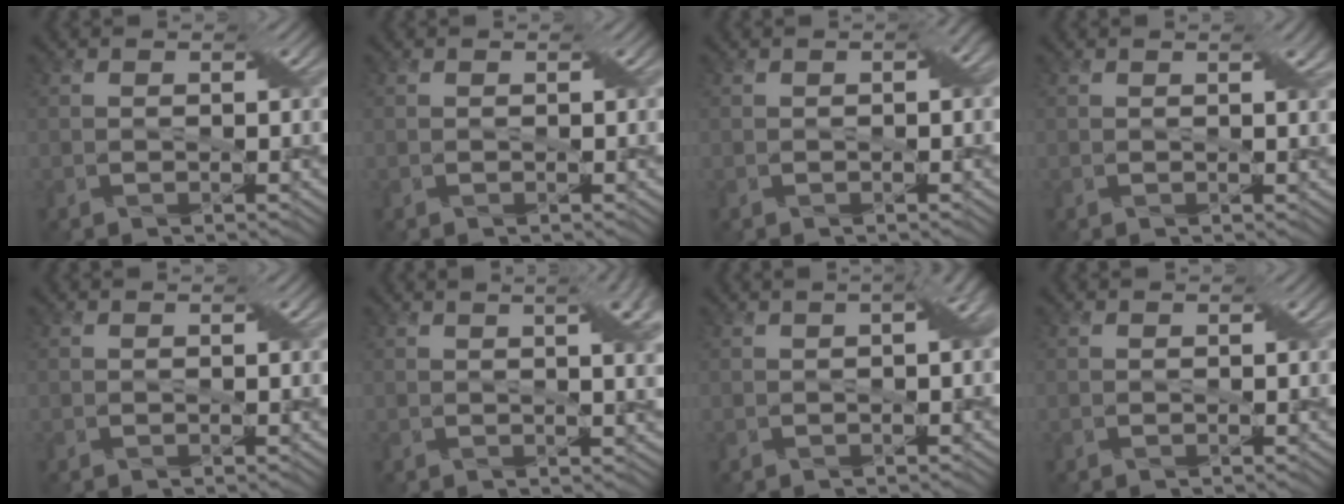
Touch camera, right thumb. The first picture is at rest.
{"total": 0.0}
{"total": 1.6, "force": [0.1, 0.6, 1.5], "torque": [-0.020, 0.006, 0.001]}
{"total": 1.8, "force": [0.8, 0.3, 1.5], "torque": [-0.021, 0.002, 0.015]}
{"total": 0.0}
{"total": 6.7, "force": [2.4, 2.1, 5.9], "torque": [-0.062, 0.018, 0.026]}
{"total": 2.5, "force": [0.2, 0.6, 2.4], "torque": [-0.034, 0.012, 0.005]}
{"total": 0.0}